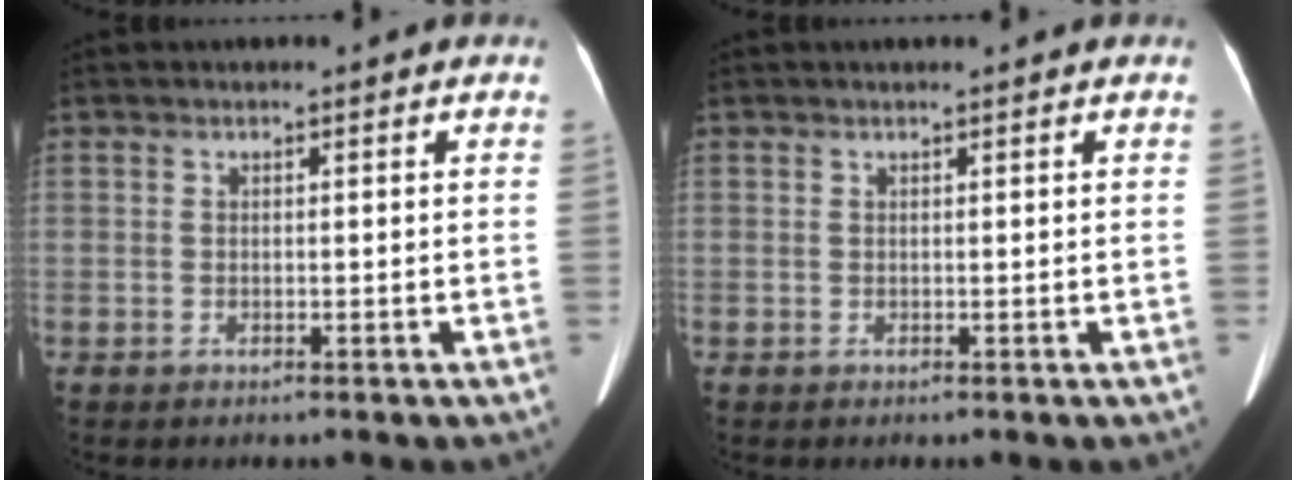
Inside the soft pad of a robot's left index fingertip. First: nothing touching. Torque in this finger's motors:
{"motor_torque": [-0.12, -0.02, 0.03, 0.02]}